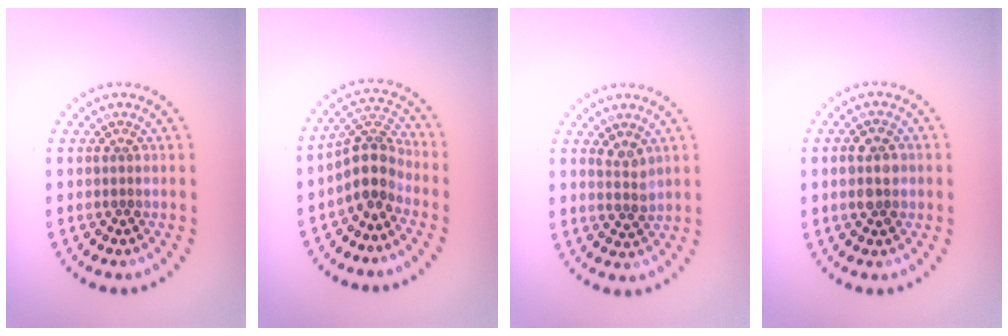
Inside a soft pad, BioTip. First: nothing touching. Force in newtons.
{"total": 4.0, "press": 3.1, "slide": 2.5}
{"total": 1.4, "press": 1.2, "slide": 0.7}
{"total": 2.9, "press": 2.9, "slide": 0.2}